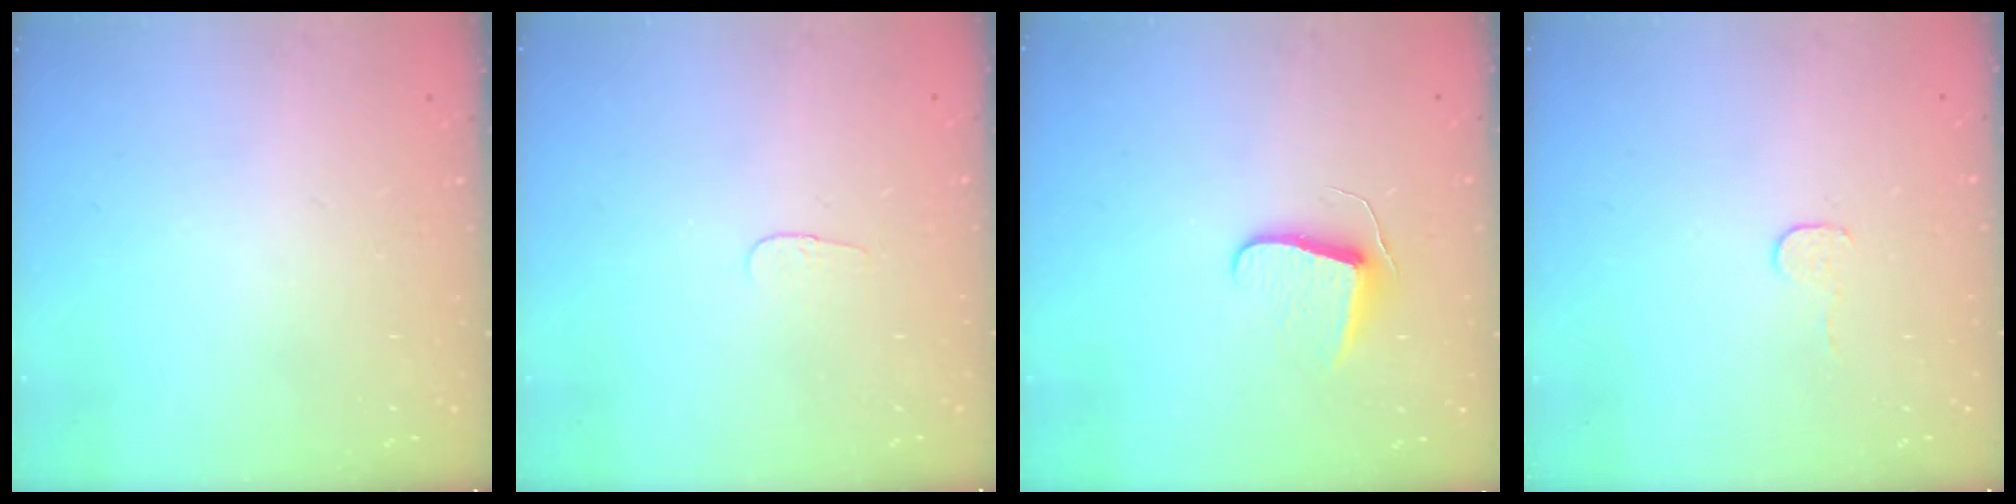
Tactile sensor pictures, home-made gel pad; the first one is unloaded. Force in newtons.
{"total": 2.8, "press": 2.8, "slide": 0.3}
{"total": 7.5, "press": 7.4, "slide": 0.6}
{"total": 3.4, "press": 3.4, "slide": 0.3}